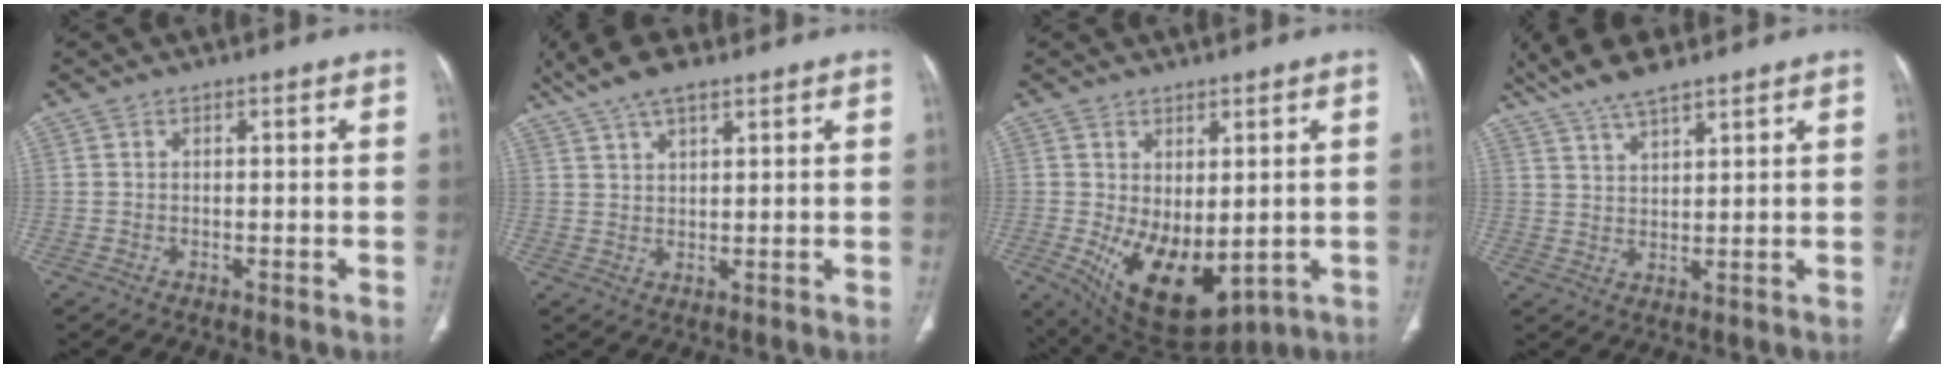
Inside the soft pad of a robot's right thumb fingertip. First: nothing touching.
{"total": 8.8, "force": [6.1, 3.2, 5.5], "torque": [-0.101, -0.003, 0.113]}
{"total": 13.5, "force": [-1.7, 7.4, 11.1], "torque": [-0.173, -0.019, 0.006]}
{"total": 9.4, "force": [7.5, 2.4, 5.3], "torque": [-0.098, -0.018, 0.143]}